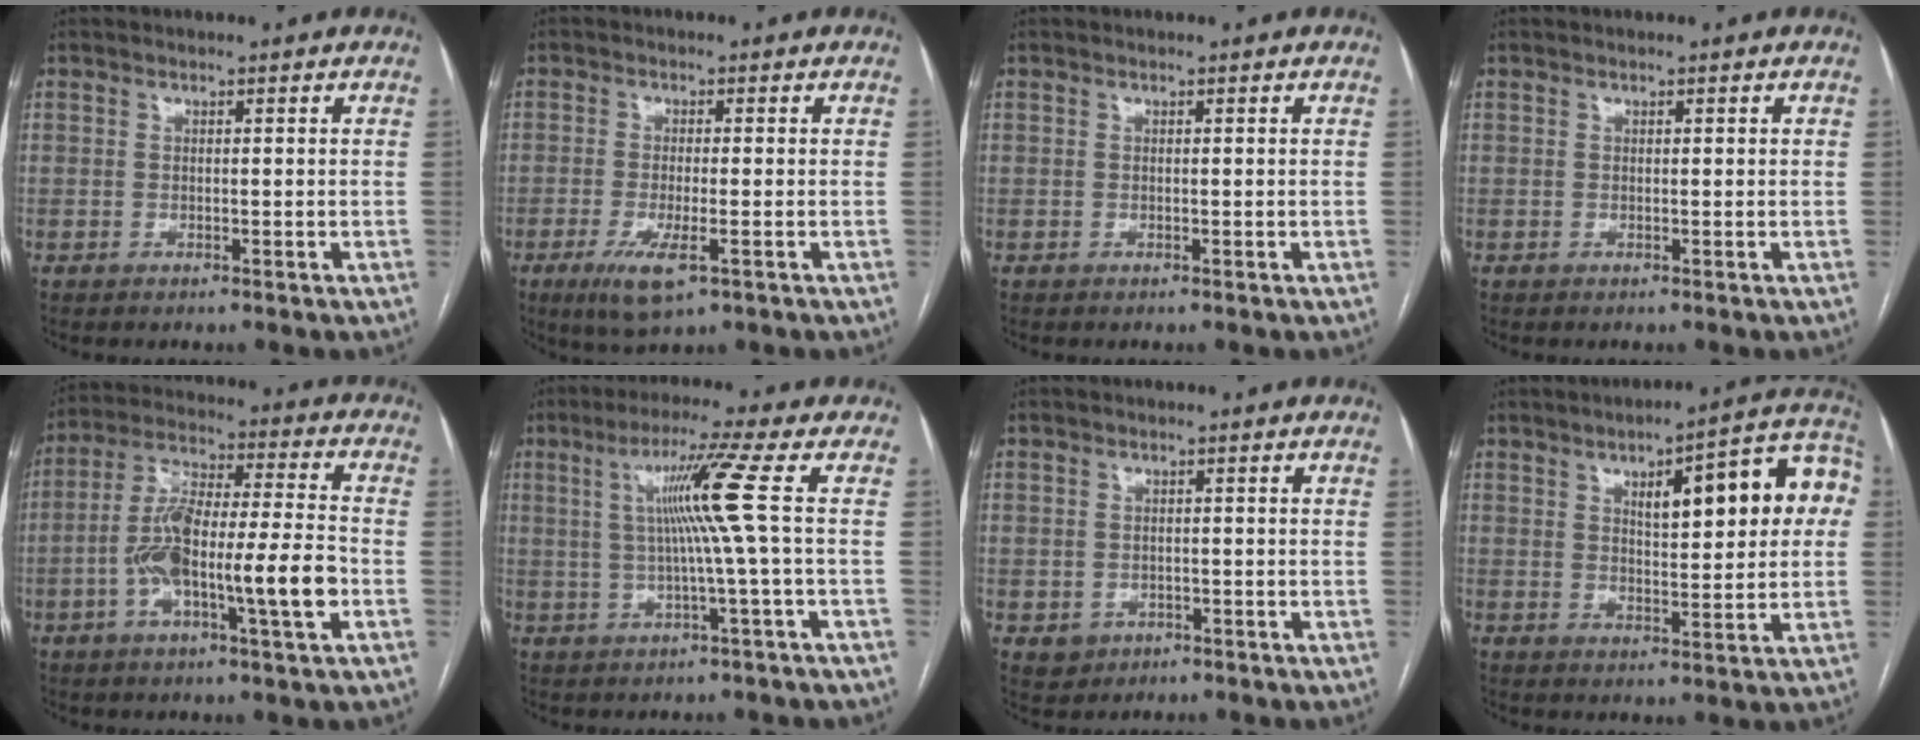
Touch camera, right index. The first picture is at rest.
{"total": 6.0, "force": [-2.8, 1.3, 5.2], "torque": [-0.104, -0.016, -0.044]}
{"total": 0.0}
{"total": 0.0}
{"total": 15.3, "force": [-4.2, 1.9, 14.6], "torque": [-0.268, 0.011, -0.070]}
{"total": 8.2, "force": [1.0, -2.5, 7.7], "torque": [-0.136, 0.009, 0.028]}
{"total": 3.2, "force": [-1.1, 3.0, 0.5], "torque": [-0.002, 0.007, -0.009]}
{"total": 14.8, "force": [3.7, 4.0, 13.8], "torque": [-0.176, 0.038, 0.049]}